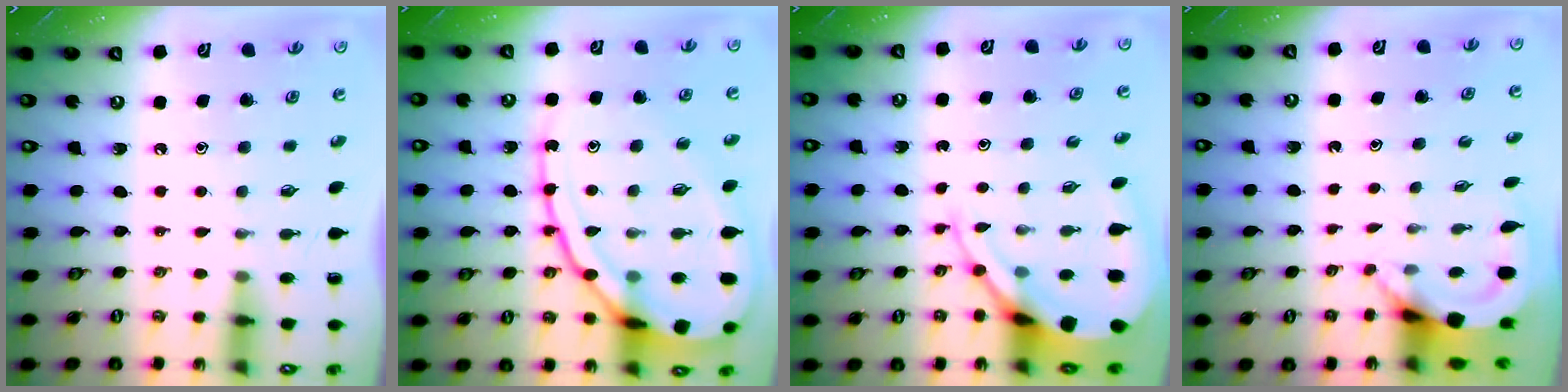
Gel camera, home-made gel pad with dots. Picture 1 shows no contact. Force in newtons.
{"total": 20.5, "press": 20.4, "slide": 1.9}
{"total": 8.8, "press": 8.7, "slide": 0.9}
{"total": 3.6, "press": 3.6, "slide": 0.2}